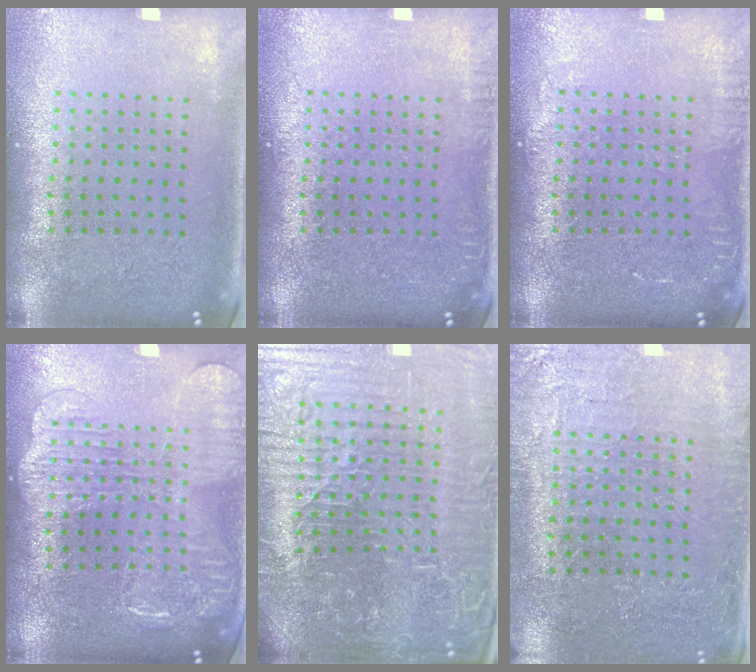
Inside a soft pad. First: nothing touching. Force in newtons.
{"total": 0.7, "press": 0.7, "slide": 0.1}
{"total": 1.0, "press": 1.0, "slide": 0.2}
{"total": 2.3, "press": 2.2, "slide": 0.4}
{"total": 7.4, "press": 6.7, "slide": 3.1}
{"total": 2.9, "press": 2.9, "slide": 0.4}